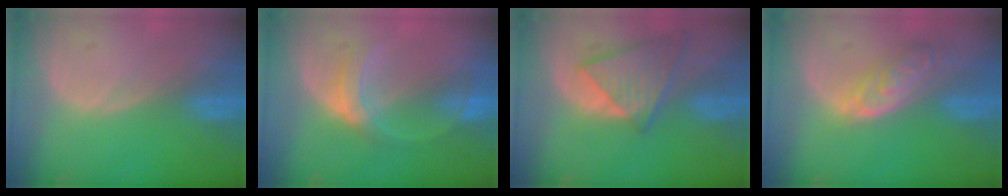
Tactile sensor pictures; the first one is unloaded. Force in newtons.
{"total": 5.1, "press": 4.8, "slide": 1.7}
{"total": 7.8, "press": 7.0, "slide": 3.4}
{"total": 6.4, "press": 5.8, "slide": 2.7}